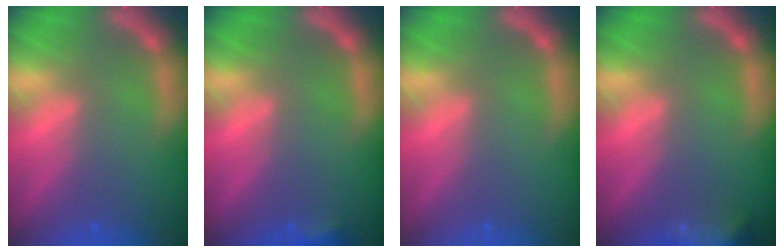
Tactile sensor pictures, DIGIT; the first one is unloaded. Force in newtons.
{"total": 1.4}
{"total": 0.0}
{"total": 7.9}